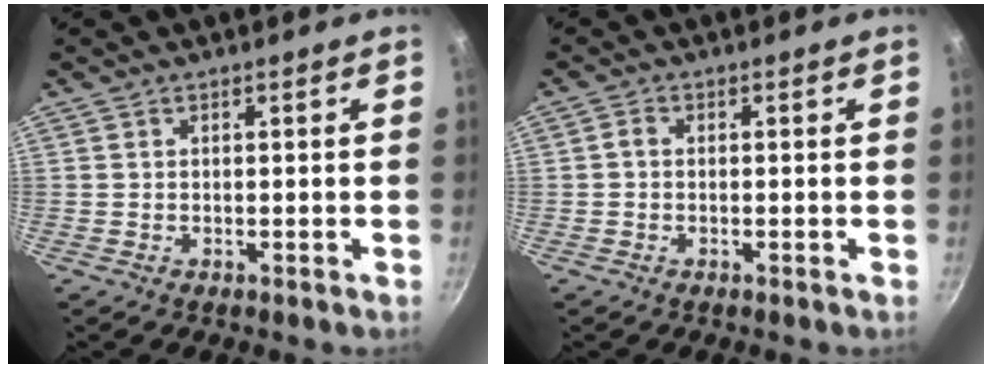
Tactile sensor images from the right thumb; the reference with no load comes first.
{"total": 1.3, "force": [-0.1, 0.9, 0.8], "torque": [-0.018, 0.007, -0.005]}